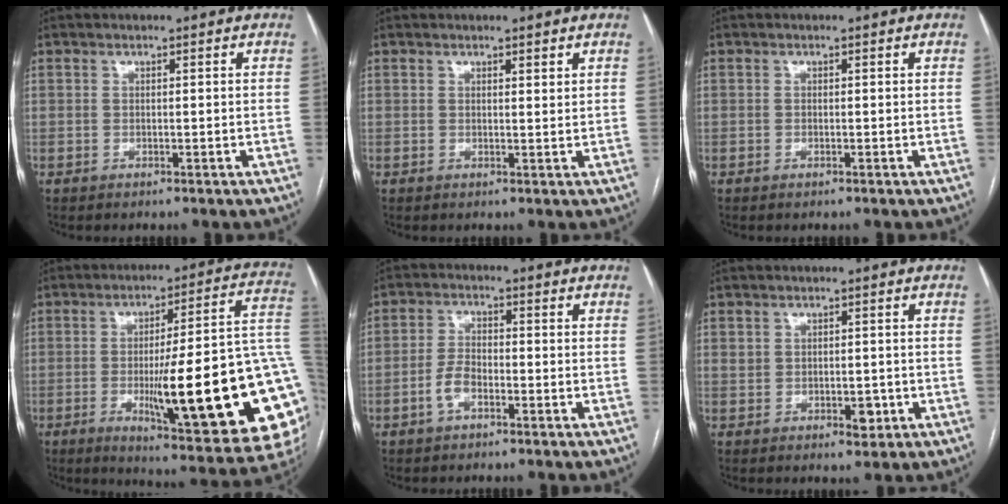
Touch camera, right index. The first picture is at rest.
{"total": 1.1, "force": [0.9, 0.2, 0.6], "torque": [-0.009, -0.003, 0.013]}
{"total": 0.0}
{"total": 28.7, "force": [-4.8, 3.7, 28.0], "torque": [-0.285, -0.005, -0.069]}
{"total": 3.9, "force": [-1.9, 1.9, 2.9], "torque": [-0.063, 0.008, -0.038]}
{"total": 3.4, "force": [-0.4, 2.4, 2.5], "torque": [-0.038, 0.009, 0.006]}